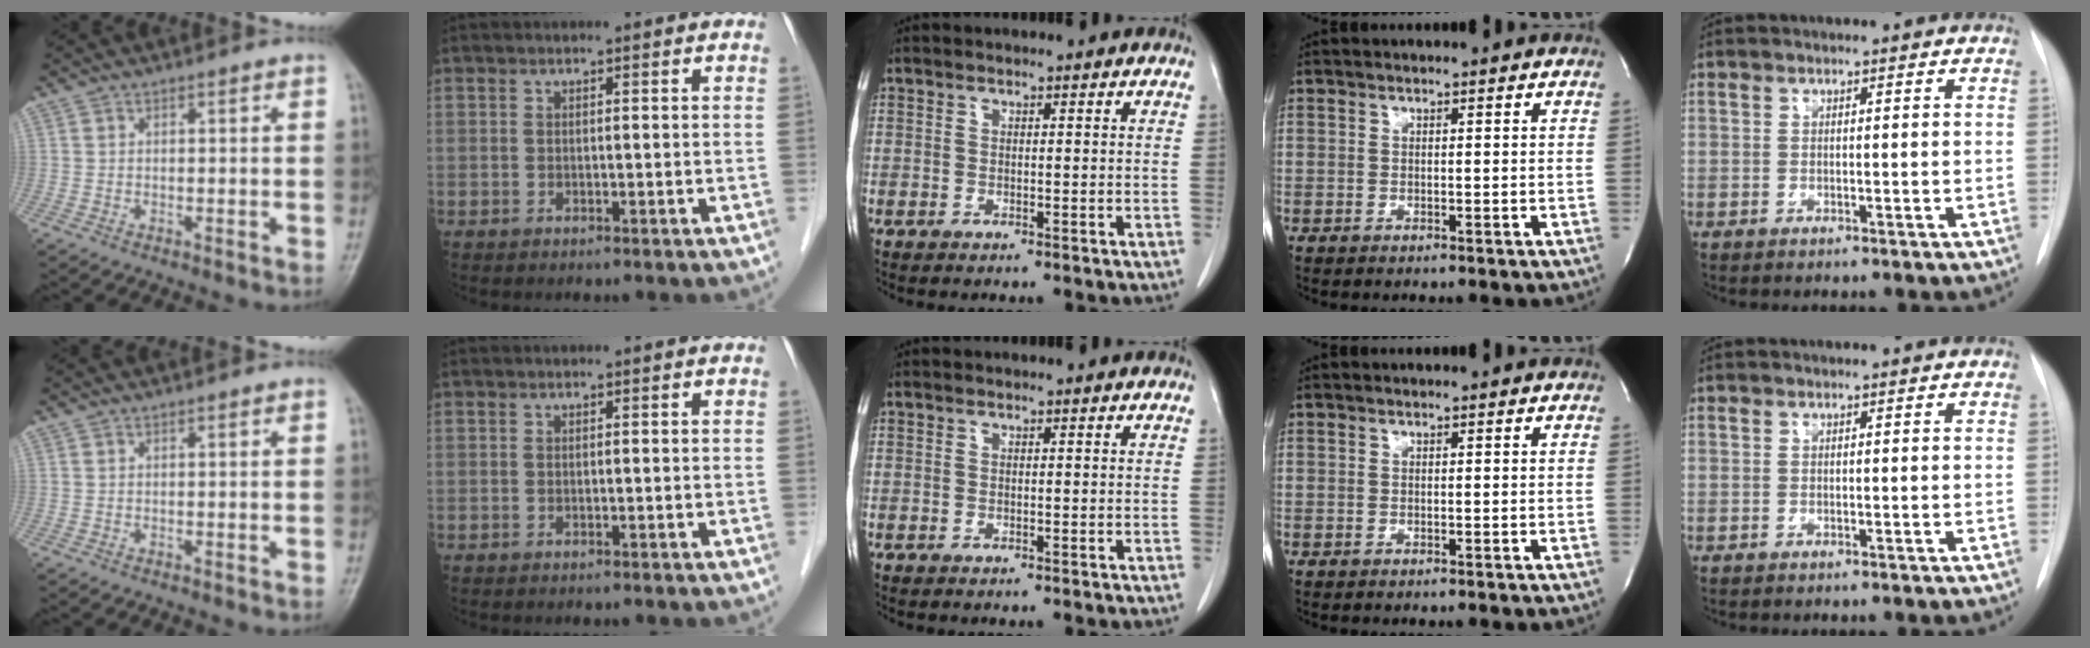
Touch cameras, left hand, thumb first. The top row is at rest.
{}